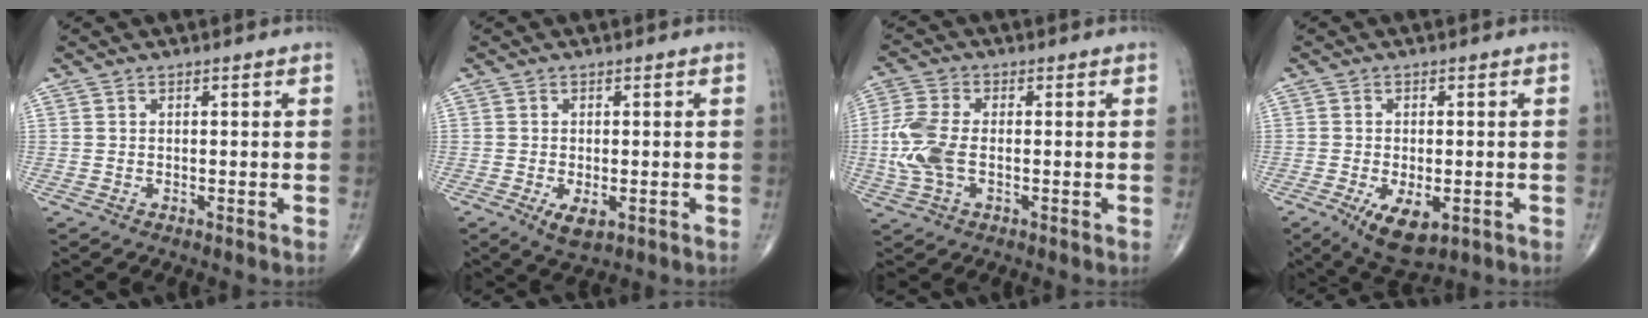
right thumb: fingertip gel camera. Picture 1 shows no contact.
{"total": 3.8, "force": [-1.4, 1.8, 3.0], "torque": [-0.052, -0.008, -0.017]}
{"total": 8.5, "force": [-1.1, 4.7, 7.0], "torque": [-0.177, 0.009, -0.025]}
{"total": 8.0, "force": [-3.1, 3.8, 6.3], "torque": [-0.101, -0.010, -0.040]}